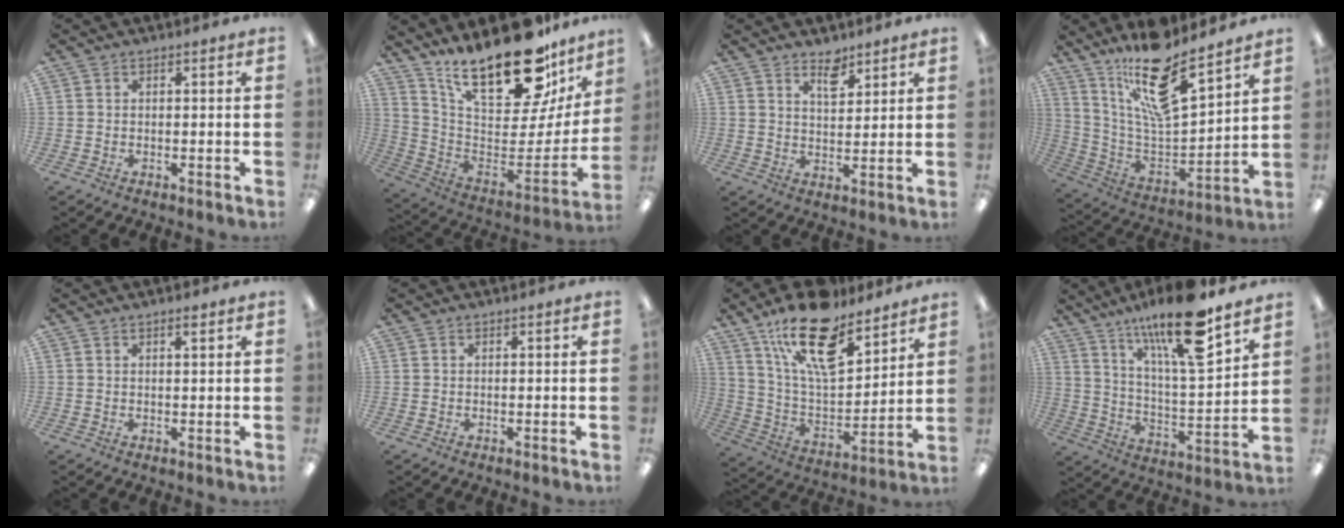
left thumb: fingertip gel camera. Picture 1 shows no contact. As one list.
[{"total": 25.6, "force": [18.6, 9.0, 15.0], "torque": [-0.227, -0.134, 0.322]}, {"total": 5.7, "force": [4.4, 2.5, 2.6], "torque": [-0.030, -0.025, 0.074]}, {"total": 18.6, "force": [13.8, 5.6, 11.2], "torque": [-0.204, -0.089, 0.237]}, {"total": 1.2, "force": [1.1, 0.1, 0.6], "torque": [-0.014, -0.001, 0.019]}, {"total": 0.0}, {"total": 20.8, "force": [14.4, 8.4, 12.5], "torque": [-0.218, -0.077, 0.250]}, {"total": 19.6, "force": [14.1, 4.5, 13.0], "torque": [-0.225, -0.078, 0.228]}]